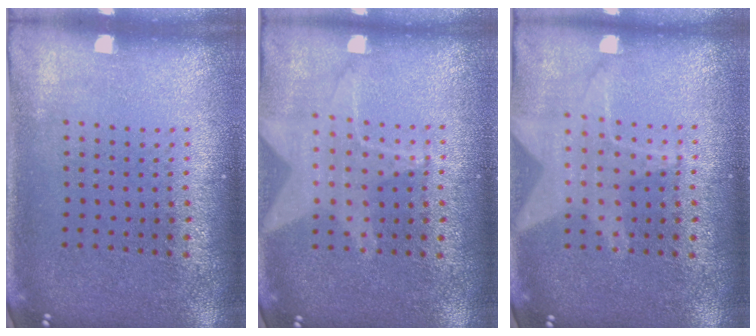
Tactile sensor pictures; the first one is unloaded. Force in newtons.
{"total": 1.4, "press": 1.4, "slide": 0.4}
{"total": 1.4, "press": 1.3, "slide": 0.3}